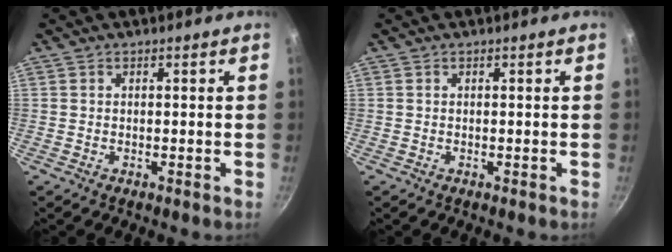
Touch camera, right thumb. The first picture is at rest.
{"total": 0.0}